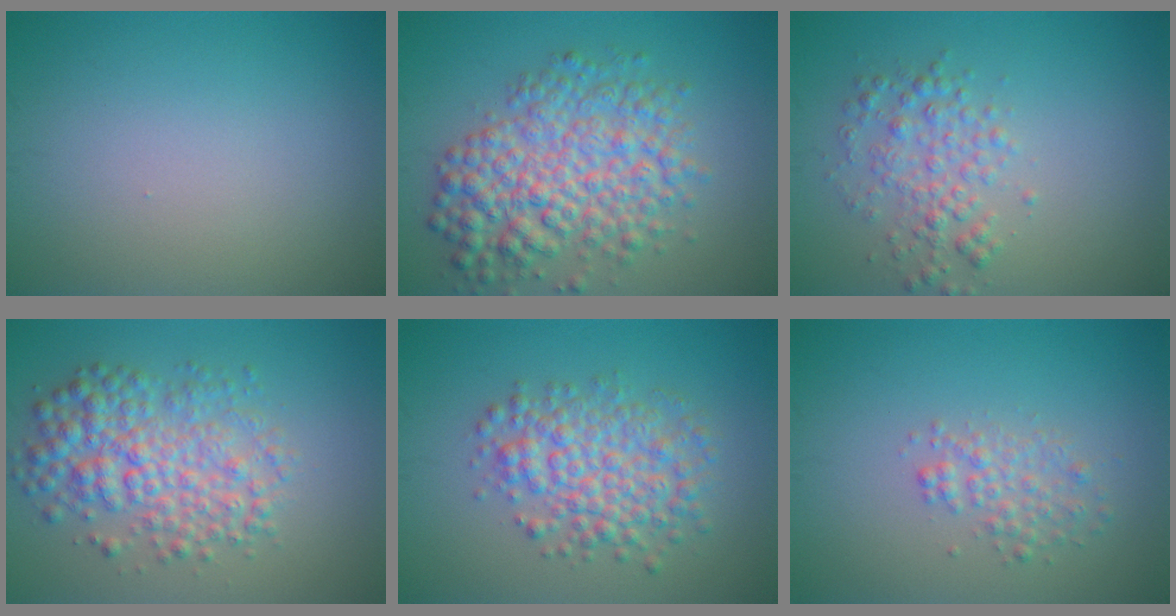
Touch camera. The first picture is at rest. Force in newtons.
{"total": 7.4, "press": 7.4, "slide": 0.1}
{"total": 3.0, "press": 3.0, "slide": 0.0}
{"total": 5.8, "press": 5.8, "slide": 0.0}
{"total": 5.2, "press": 5.2, "slide": 0.1}
{"total": 2.0, "press": 2.0, "slide": 0.1}